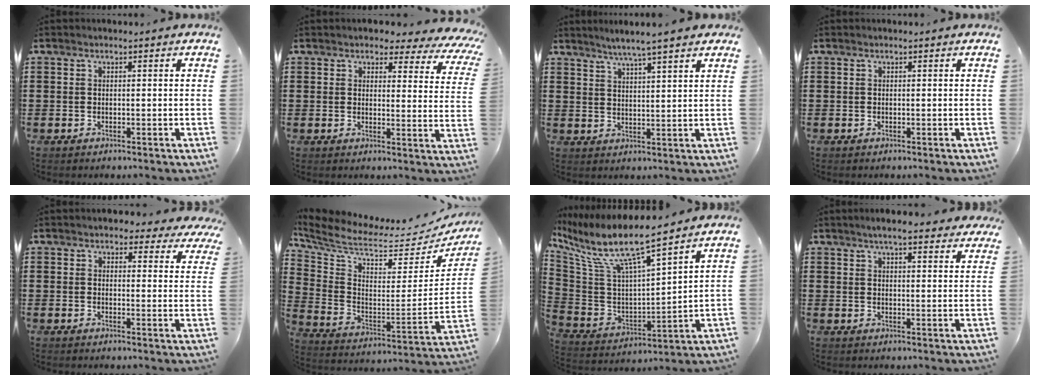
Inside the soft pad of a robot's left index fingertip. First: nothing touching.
{"total": 3.4, "force": [2.8, 1.2, 1.4], "torque": [-0.028, -0.020, 0.044]}
{"total": 4.1, "force": [3.4, -0.6, 2.2], "torque": [-0.053, -0.013, 0.058]}
{"total": 0.0}
{"total": 3.4, "force": [3.0, 1.0, 1.1], "torque": [-0.016, -0.012, 0.051]}
{"total": 5.6, "force": [4.7, 1.0, 2.9], "torque": [-0.087, -0.060, 0.075]}
{"total": 9.4, "force": [6.9, 1.1, 6.3], "torque": [-0.151, -0.053, 0.112]}
{"total": 4.8, "force": [4.2, 0.6, 2.3], "torque": [-0.048, -0.009, 0.074]}